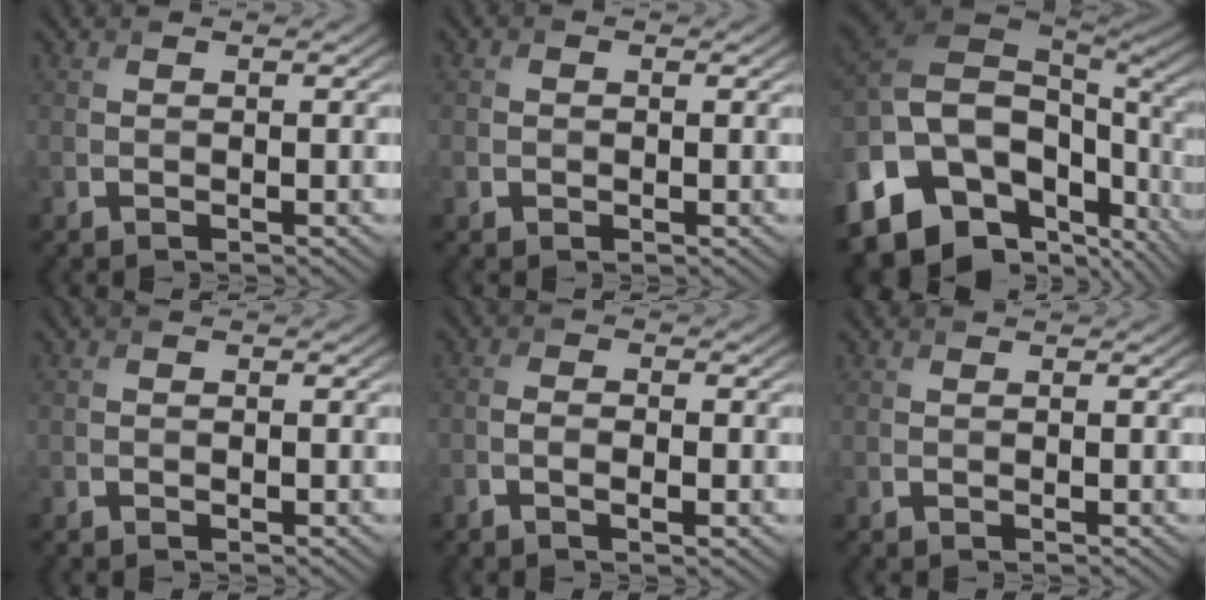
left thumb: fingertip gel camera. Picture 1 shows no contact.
{"total": 1.2, "force": [-0.1, 1.1, 0.3], "torque": [-0.001, 0.003, -0.003]}
{"total": 19.0, "force": [-1.4, 12.8, 14.0], "torque": [-0.289, -0.043, 0.024]}
{"total": 0.0}
{"total": 1.9, "force": [-0.4, 0.5, 1.7], "torque": [-0.039, 0.002, -0.008]}
{"total": 0.0}